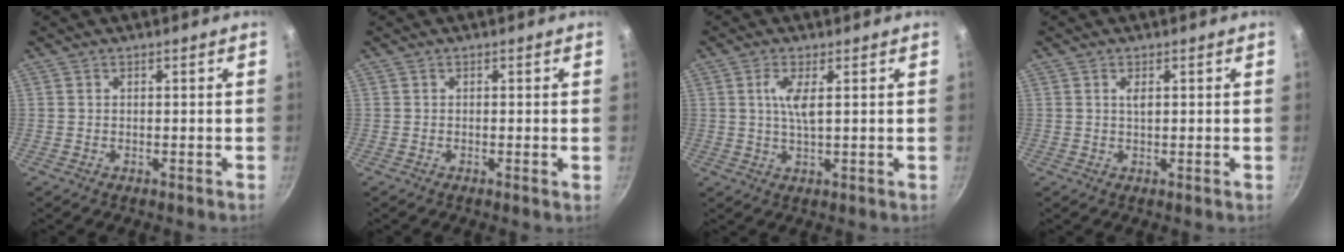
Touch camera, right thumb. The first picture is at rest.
{"total": 0.6, "force": [-0.1, 0.0, 0.6], "torque": [-0.008, -0.003, -0.005]}
{"total": 4.3, "force": [1.1, 0.9, 4.1], "torque": [-0.087, -0.005, 0.023]}
{"total": 1.5, "force": [0.5, 0.4, 1.4], "torque": [-0.023, -0.003, 0.007]}